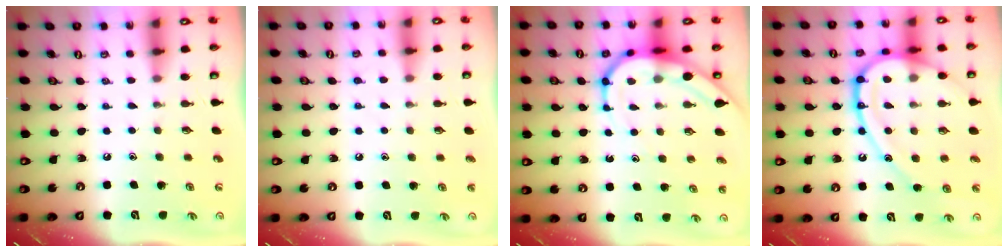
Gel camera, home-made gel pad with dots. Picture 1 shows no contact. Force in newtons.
{"total": 5.4, "press": 5.4, "slide": 0.7}
{"total": 9.1, "press": 9.1, "slide": 0.8}
{"total": 19.4, "press": 19.3, "slide": 2.0}